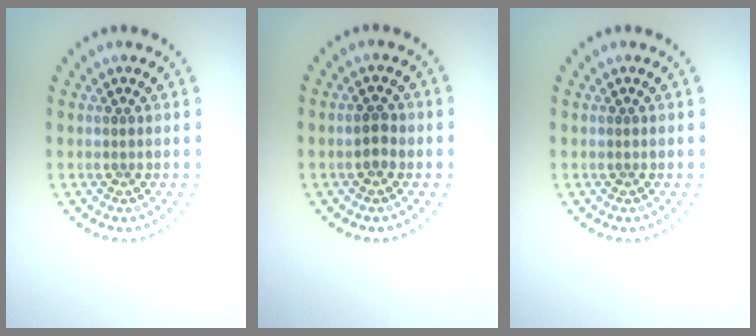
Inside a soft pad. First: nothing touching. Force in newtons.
{"total": 1.5, "press": 1.5, "slide": 0.1}
{"total": 0.0}